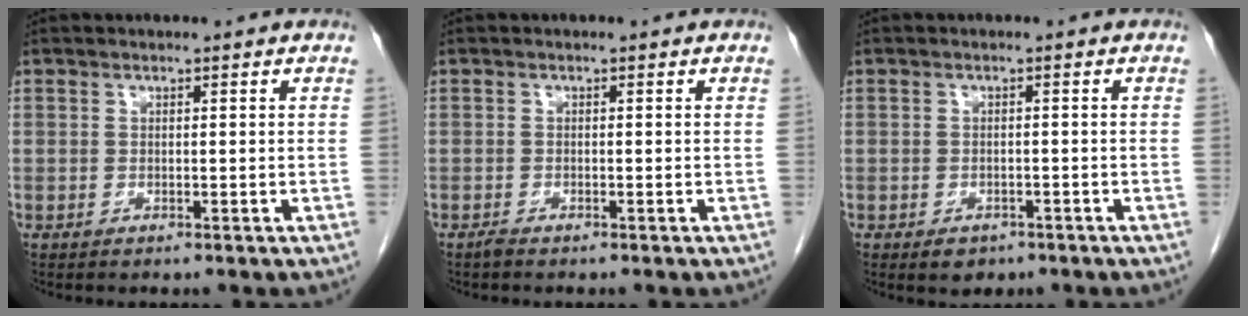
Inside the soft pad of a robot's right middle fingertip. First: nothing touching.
{"total": 0.7, "force": [-0.6, 0.0, 0.2], "torque": [-0.010, -0.002, -0.013]}
{"total": 2.5, "force": [-1.7, 1.6, 1.1], "torque": [-0.017, -0.001, -0.013]}